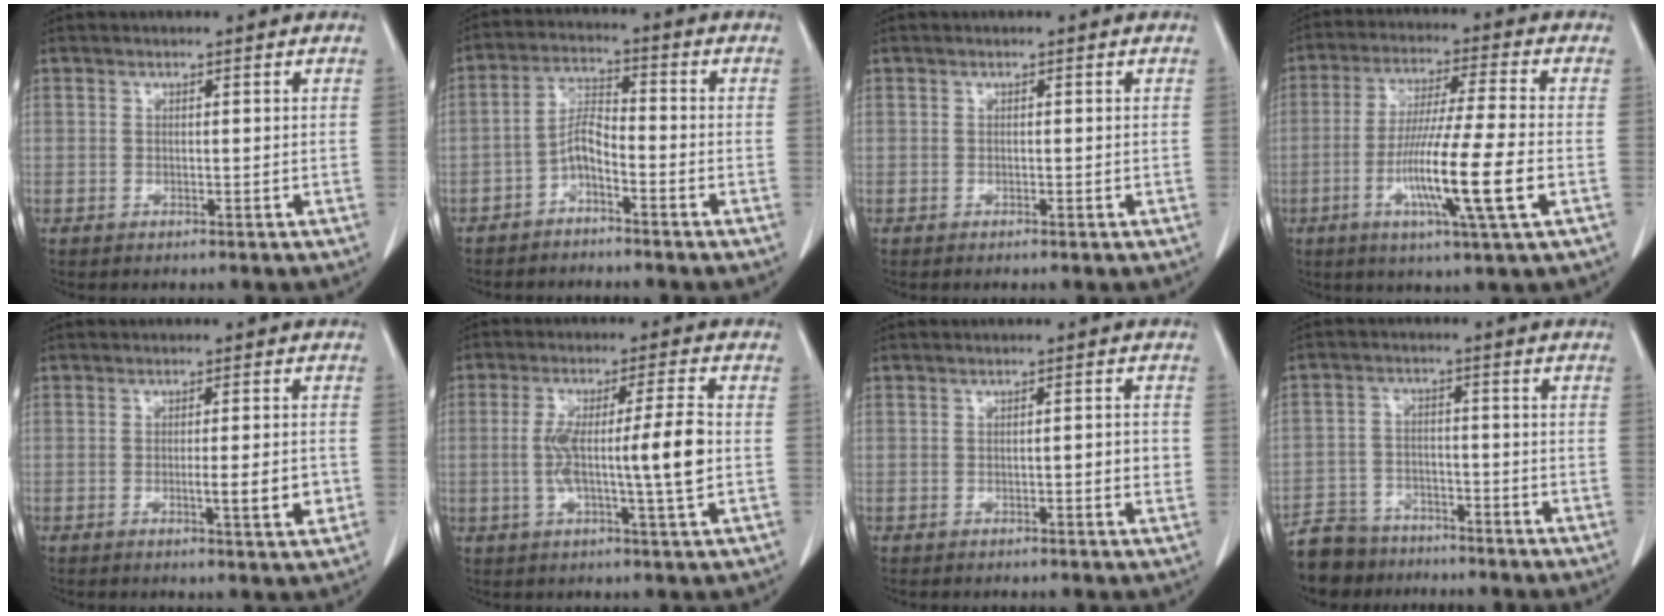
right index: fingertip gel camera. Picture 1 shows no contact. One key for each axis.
{"total": 4.4, "fx": -2.7, "fy": 1.2, "fz": 3.3, "tx": -0.066, "ty": 0.012, "tz": -0.056}
{"total": 0.0}
{"total": 13.0, "fx": -3.8, "fy": -0.7, "fz": 12.4, "tx": -0.234, "ty": -0.018, "tz": -0.075}
{"total": 4.6, "fx": -1.2, "fy": 0.3, "fz": 4.4, "tx": -0.063, "ty": -0.006, "tz": -0.016}
{"total": 10.3, "fx": -0.8, "fy": -0.2, "fz": 10.3, "tx": -0.184, "ty": 0.008, "tz": -0.016}
{"total": 2.6, "fx": -0.4, "fy": 0.5, "fz": 2.5, "tx": -0.035, "ty": 0.002, "tz": -0.007}
{"total": 8.4, "fx": -7.1, "fy": 4.3, "fz": 0.9, "tx": -0.021, "ty": 0.002, "tz": -0.123}